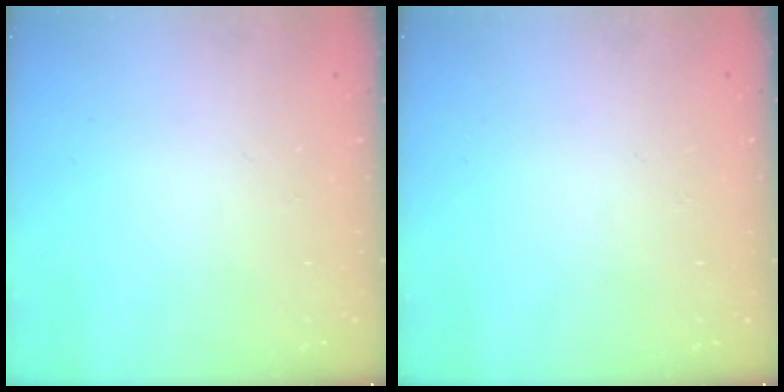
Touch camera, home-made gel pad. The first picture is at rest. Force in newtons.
{"total": 0.0}